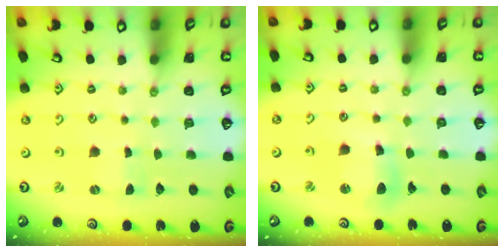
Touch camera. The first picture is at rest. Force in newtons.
{"total": 9.0, "press": 9.0, "slide": 1.0}